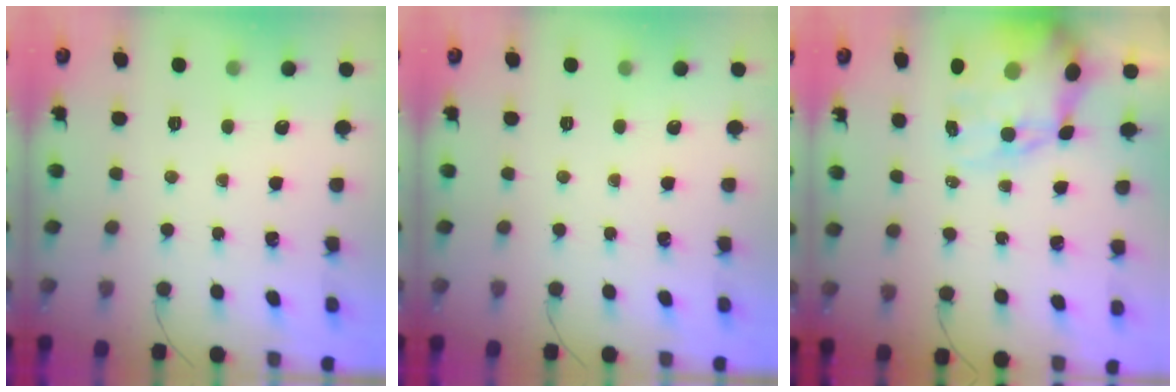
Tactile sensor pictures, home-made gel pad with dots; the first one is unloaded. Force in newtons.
{"total": 0.0}
{"total": 13.7, "press": 13.3, "slide": 3.4}